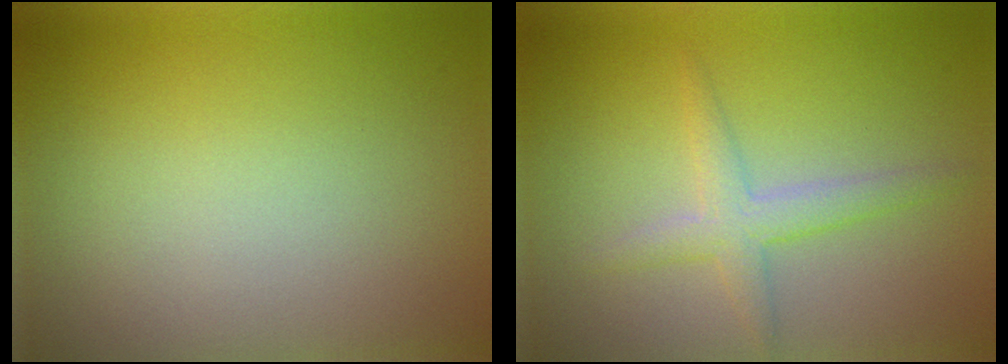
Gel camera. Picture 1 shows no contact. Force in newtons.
{"total": 2.5, "press": 2.5, "slide": 0.0}